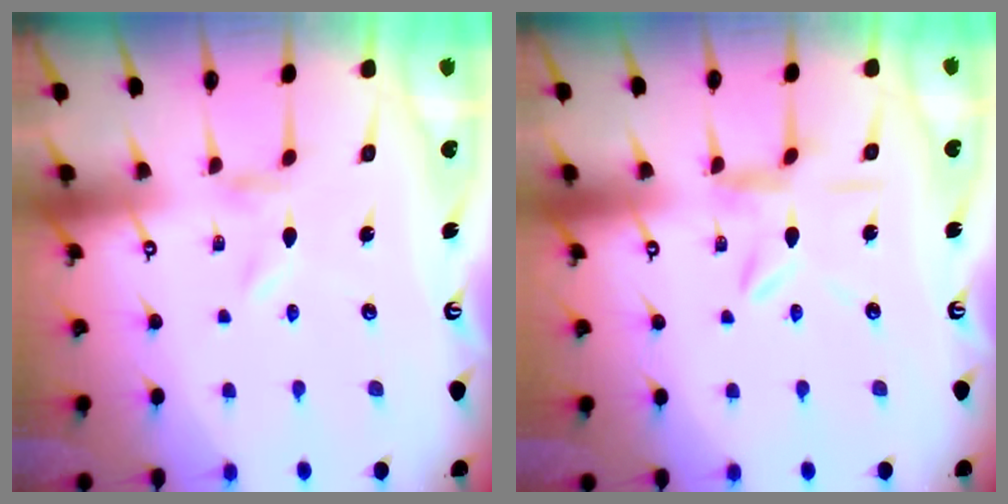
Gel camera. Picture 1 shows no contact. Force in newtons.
{"total": 5.3, "press": 5.3, "slide": 0.5}